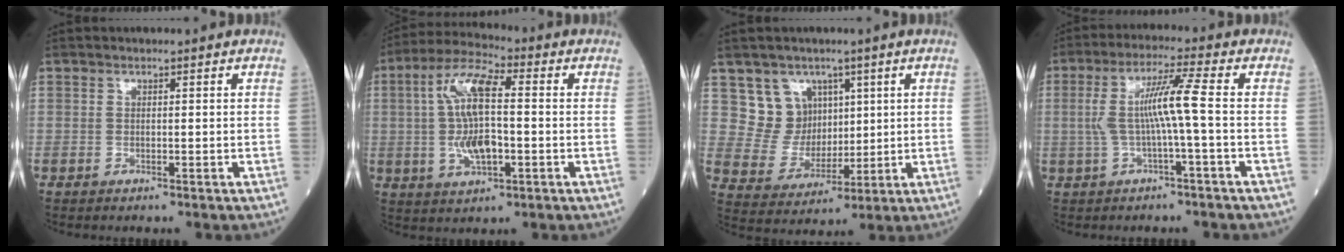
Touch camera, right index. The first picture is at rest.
{"total": 11.2, "force": [0.0, 3.4, 10.6], "torque": [-0.218, 0.008, -0.001]}
{"total": 7.8, "force": [3.9, 6.6, 1.2], "torque": [-0.032, 0.022, 0.085]}
{"total": 7.5, "force": [-0.3, -0.6, 7.5], "torque": [-0.151, 0.016, -0.004]}